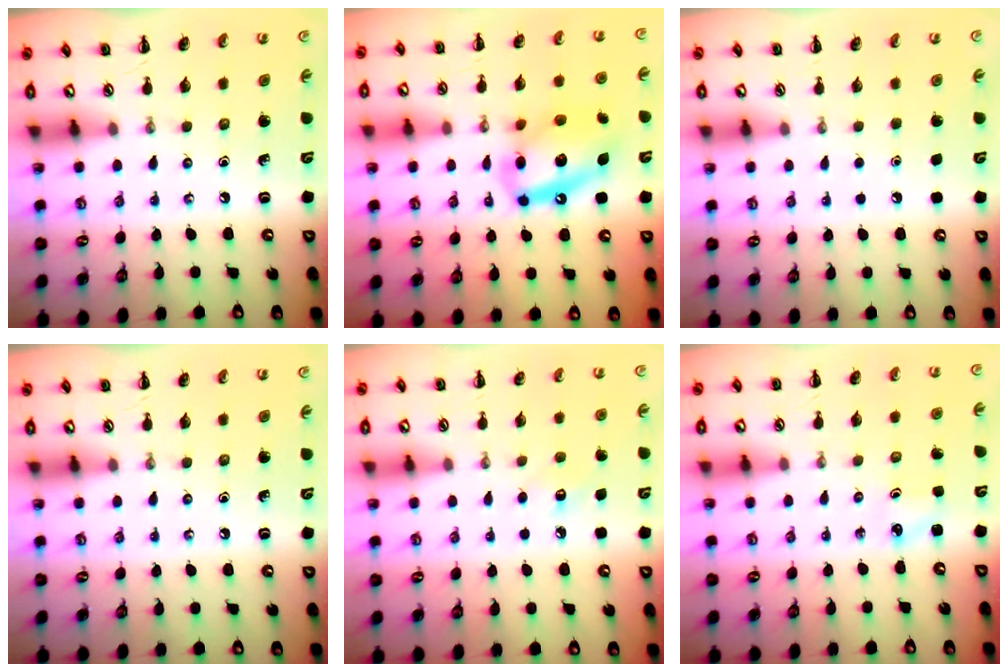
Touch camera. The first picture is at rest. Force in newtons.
{"total": 16.9, "press": 16.6, "slide": 2.9}
{"total": 1.7, "press": 1.7, "slide": 0.1}
{"total": 0.0}
{"total": 5.8, "press": 5.7, "slide": 1.5}
{"total": 1.8, "press": 1.7, "slide": 0.5}